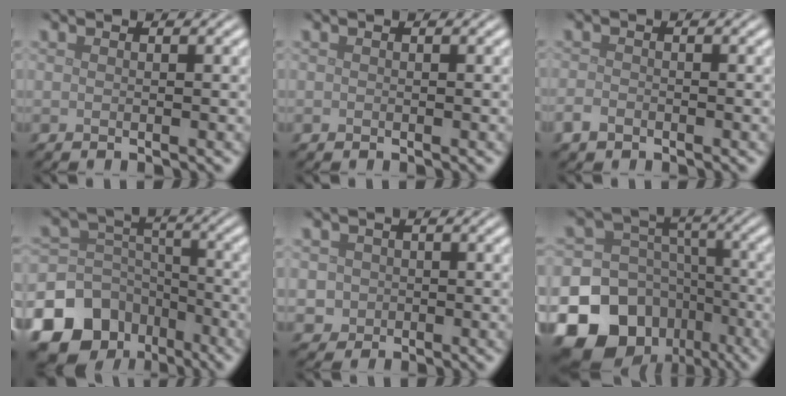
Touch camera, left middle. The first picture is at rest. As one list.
[{"total": 0.0}, {"total": 1.4, "force": [-0.9, 0.8, 0.6], "torque": [-0.012, -0.001, -0.021]}, {"total": 14.6, "force": [-8.5, 11.1, 4.1], "torque": [-0.115, -0.038, -0.145]}, {"total": 1.9, "force": [-0.1, 1.9, 0.3], "torque": [0.003, -0.001, 0.001]}, {"total": 20.2, "force": [-10.2, 16.3, 6.4], "torque": [-0.136, -0.061, -0.183]}]